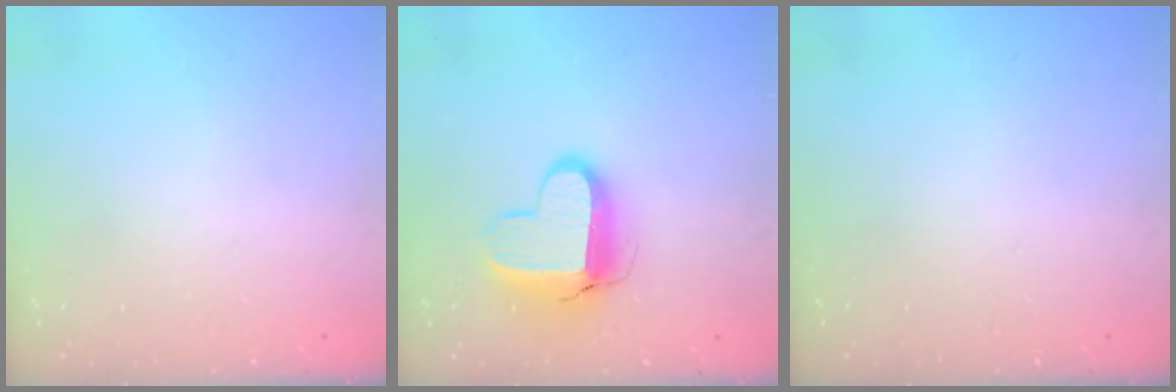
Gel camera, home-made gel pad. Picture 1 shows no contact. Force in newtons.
{"total": 12.8, "press": 12.8, "slide": 1.0}
{"total": 0.0}